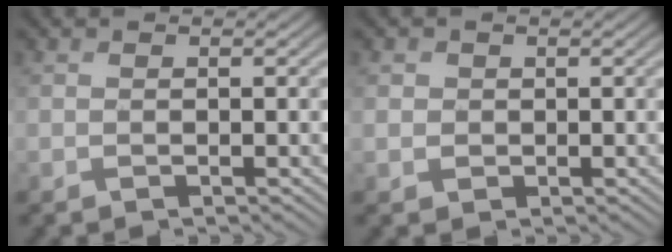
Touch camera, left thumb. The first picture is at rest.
{"total": 1.5, "force": [0.4, 1.5, 0.2], "torque": [-0.008, -0.004, 0.006]}